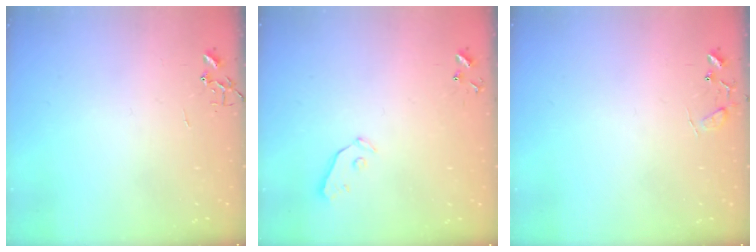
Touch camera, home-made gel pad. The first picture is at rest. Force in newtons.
{"total": 3.2, "press": 3.2, "slide": 0.4}
{"total": 8.0, "press": 8.0, "slide": 0.5}